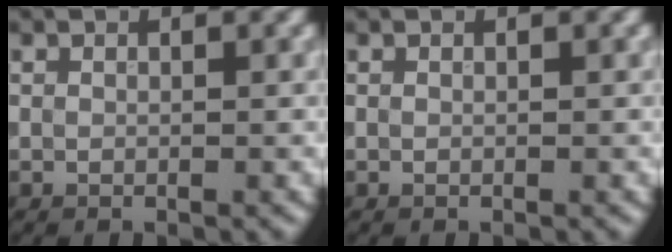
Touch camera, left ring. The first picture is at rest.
{"total": 0.0}